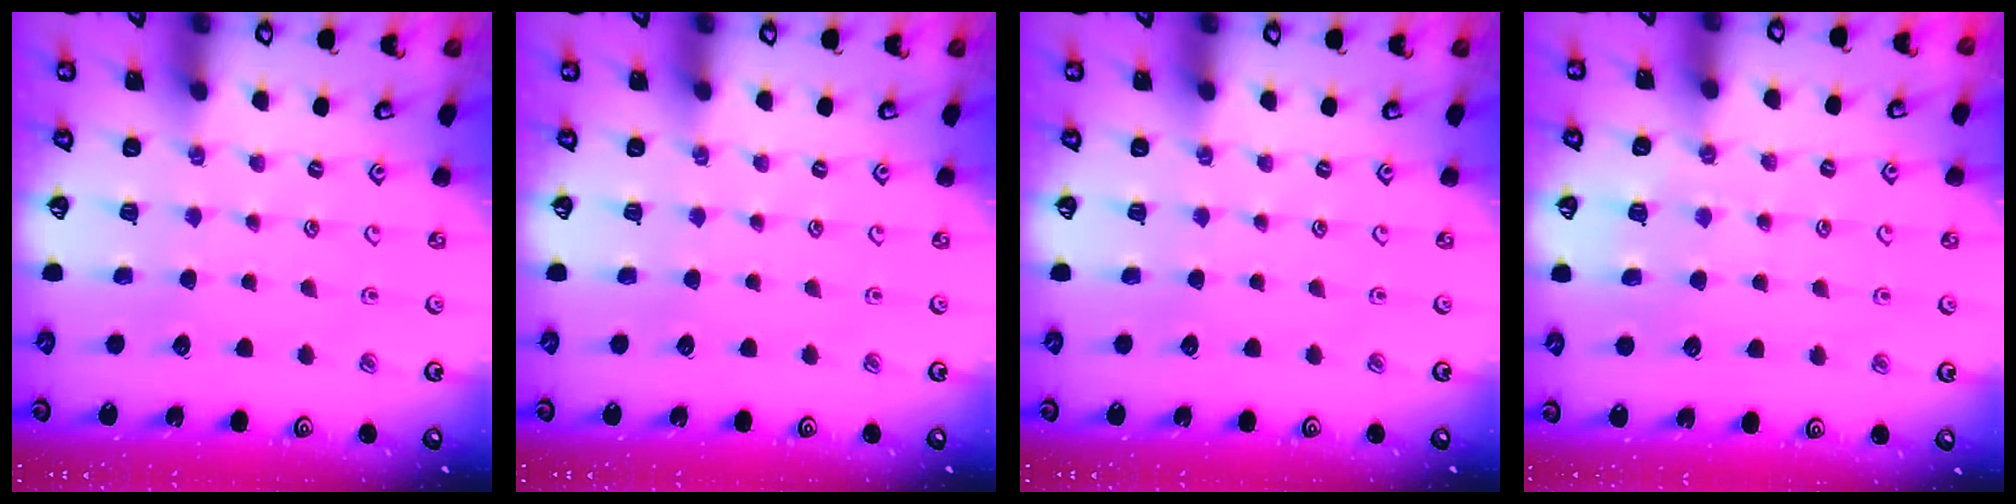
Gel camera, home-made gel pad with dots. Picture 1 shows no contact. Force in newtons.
{"total": 0.0}
{"total": 0.0}
{"total": 4.2, "press": 4.2, "slide": 0.6}